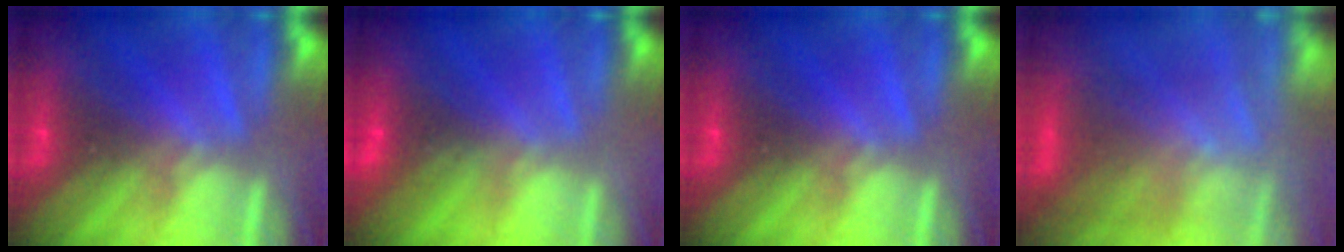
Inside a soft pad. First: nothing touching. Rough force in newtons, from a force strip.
{"total": 3.2}
{"total": 0.0}
{"total": 4.3}